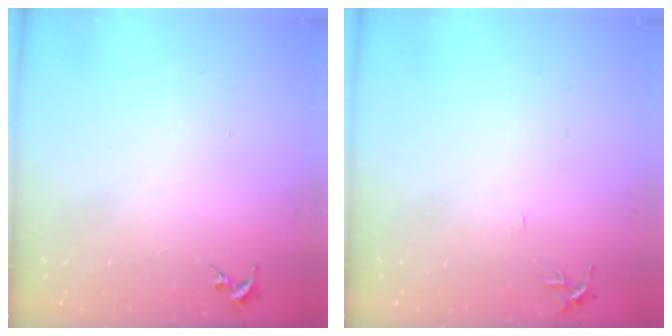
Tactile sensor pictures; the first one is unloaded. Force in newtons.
{"total": 4.7, "press": 4.7, "slide": 0.5}